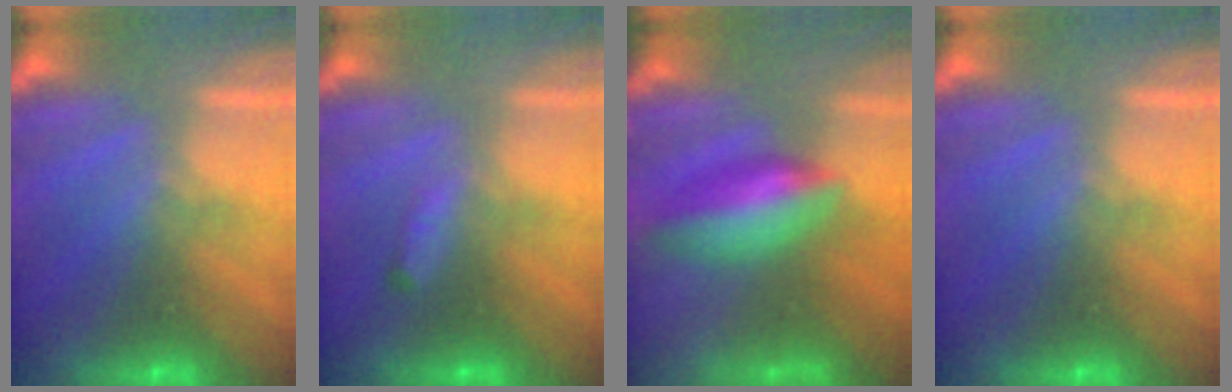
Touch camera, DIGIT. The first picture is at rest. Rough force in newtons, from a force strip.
{"total": 2.5}
{"total": 12.7}
{"total": 0.0}